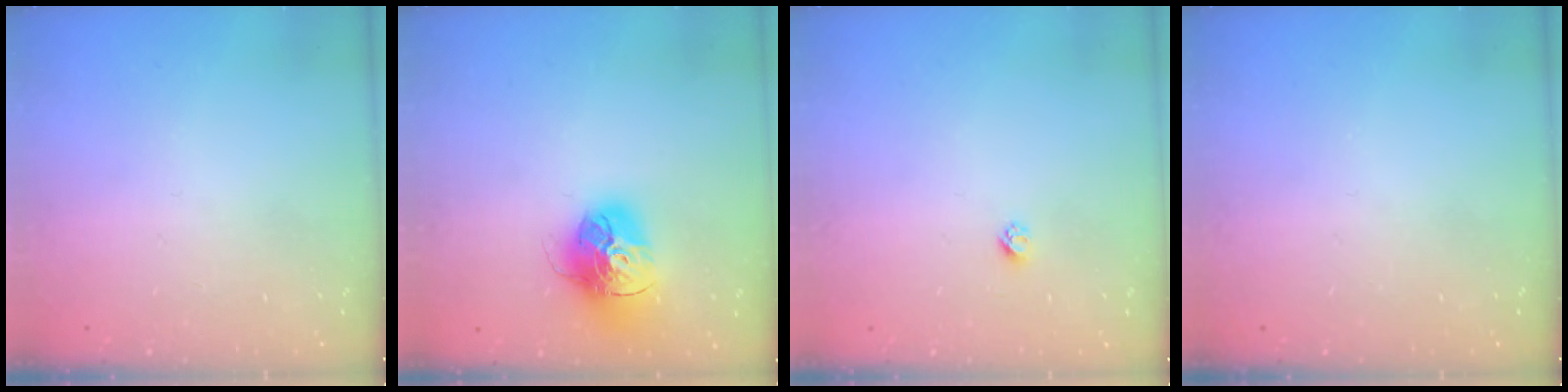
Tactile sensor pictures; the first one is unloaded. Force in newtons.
{"total": 16.2, "press": 16.1, "slide": 1.6}
{"total": 2.3, "press": 2.3, "slide": 0.2}
{"total": 0.0}